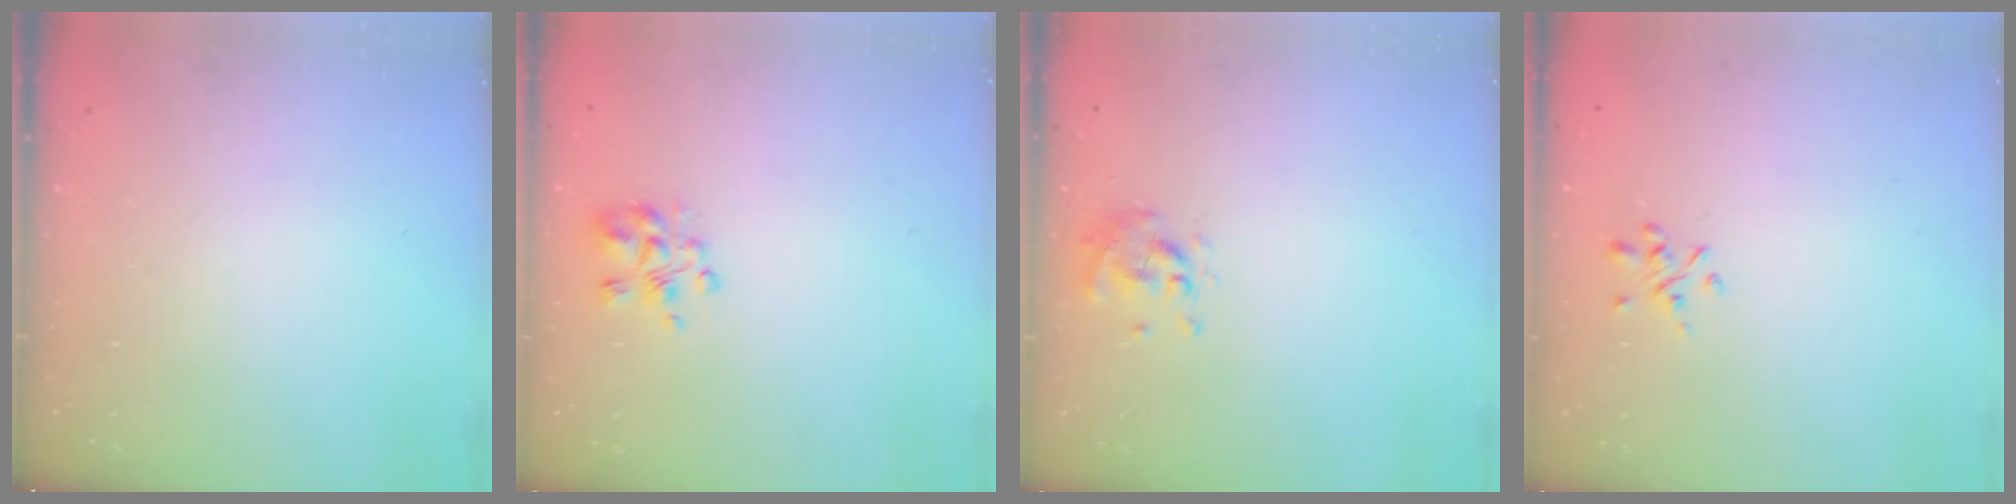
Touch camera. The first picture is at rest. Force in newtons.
{"total": 4.4, "press": 4.4, "slide": 0.8}
{"total": 0.6, "press": 0.5, "slide": 0.2}
{"total": 1.8, "press": 1.6, "slide": 0.7}